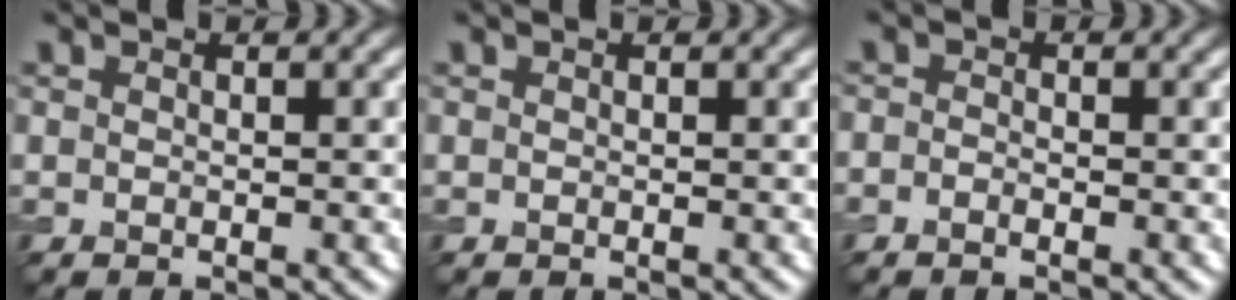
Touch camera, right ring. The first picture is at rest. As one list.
[{"total": 0.0}, {"total": 1.0, "force": [-0.6, 0.5, 0.6], "torque": [-0.006, -0.003, -0.015]}]